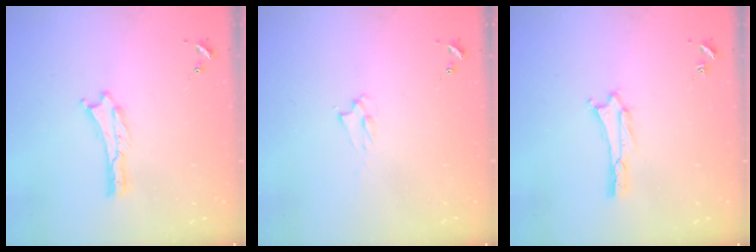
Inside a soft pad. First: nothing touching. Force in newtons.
{"total": 1.4, "press": 1.3, "slide": 0.3}
{"total": 1.6, "press": 1.6, "slide": 0.2}